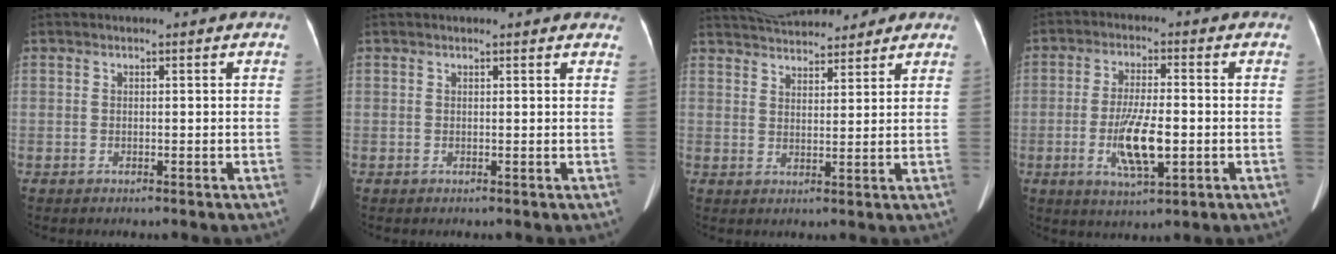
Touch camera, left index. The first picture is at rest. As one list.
[{"total": 5.3, "force": [5.0, 1.1, 1.6], "torque": [-0.010, 0.013, 0.039]}, {"total": 13.1, "force": [11.5, 4.0, 4.9], "torque": [-0.077, 0.036, 0.167]}, {"total": 8.4, "force": [-1.9, 1.8, 8.0], "torque": [-0.153, -0.009, -0.034]}]